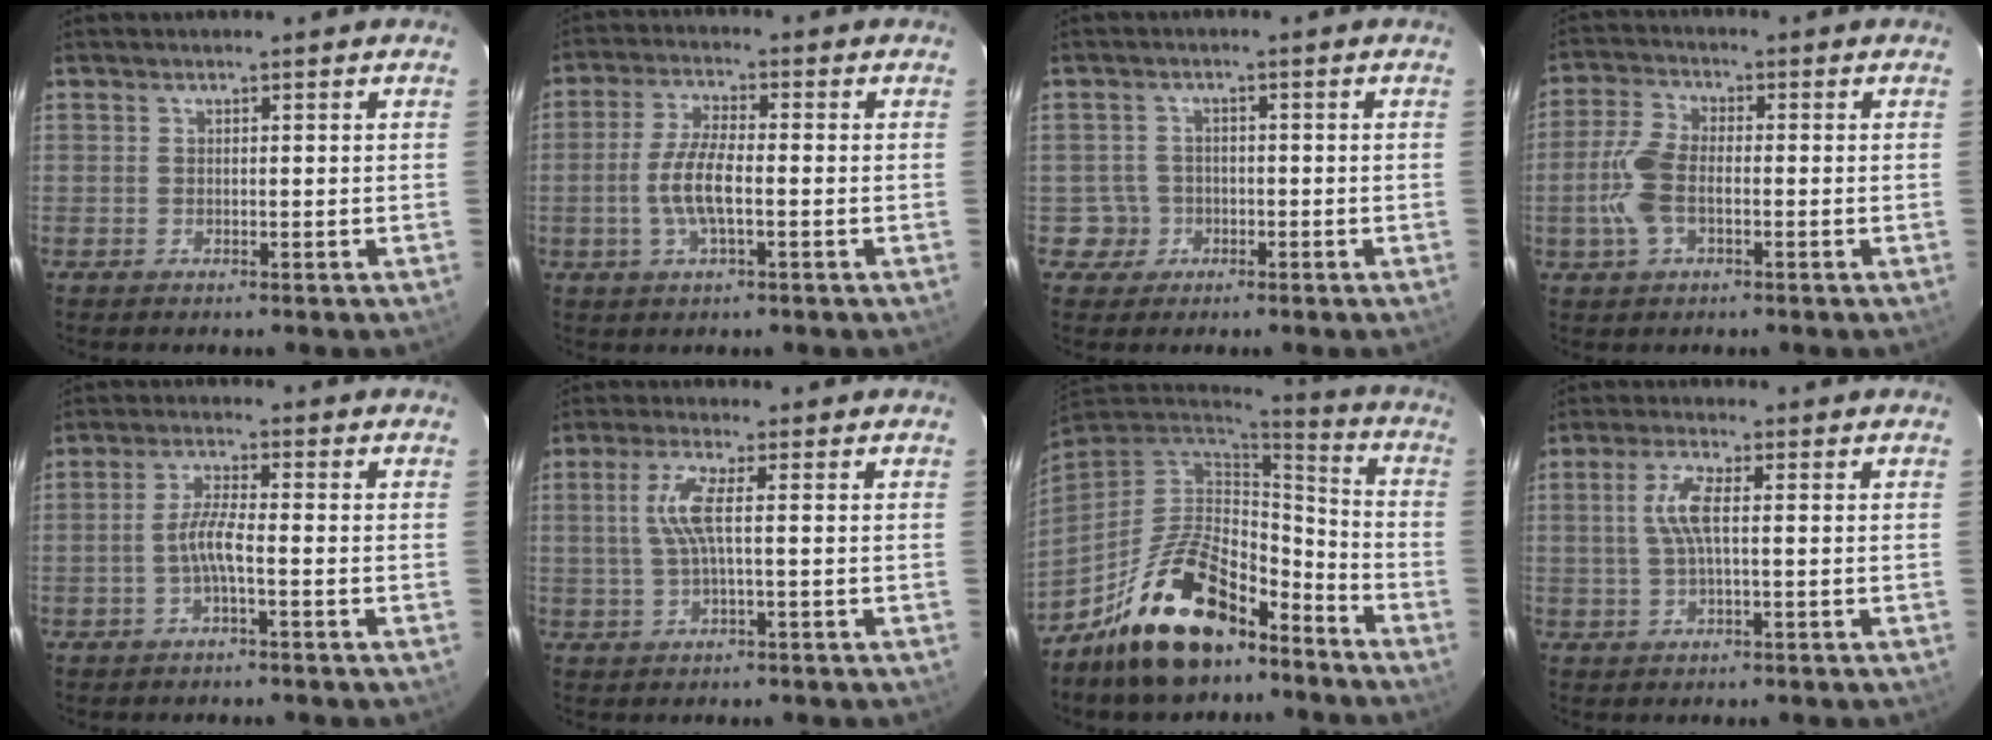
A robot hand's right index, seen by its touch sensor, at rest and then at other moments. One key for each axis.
{"total": 7.2, "fx": -1.5, "fy": 2.0, "fz": 6.8, "tx": -0.139, "ty": 0.001, "tz": -0.031}
{"total": 3.9, "fx": -1.2, "fy": 3.7, "fz": -0.3, "tx": 0.005, "ty": 0.021, "tz": -0.020}
{"total": 8.1, "fx": -1.9, "fy": 4.1, "fz": 6.7, "tx": -0.154, "ty": 0.005, "tz": -0.038}
{"total": 4.0, "fx": -1.5, "fy": 0.1, "fz": 3.7, "tx": -0.081, "ty": 0.006, "tz": -0.031}
{"total": 5.4, "fx": 0.3, "fy": 0.2, "fz": 5.4, "tx": -0.113, "ty": 0.001, "tz": 0.012}
{"total": 19.7, "fx": -13.1, "fy": 9.2, "fz": 11.5, "tx": -0.232, "ty": 0.017, "tz": -0.211}
{"total": 5.2, "fx": 0.4, "fy": 0.9, "fz": 5.1, "tx": -0.102, "ty": 0.004, "tz": 0.011}